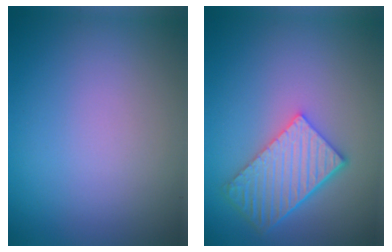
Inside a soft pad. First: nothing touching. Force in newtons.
{"total": 5.8, "press": 4.5, "slide": 3.6}